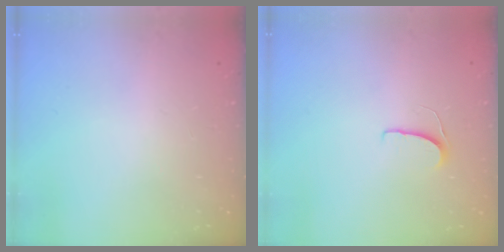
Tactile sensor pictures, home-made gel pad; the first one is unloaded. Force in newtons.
{"total": 5.4, "press": 5.4, "slide": 0.4}